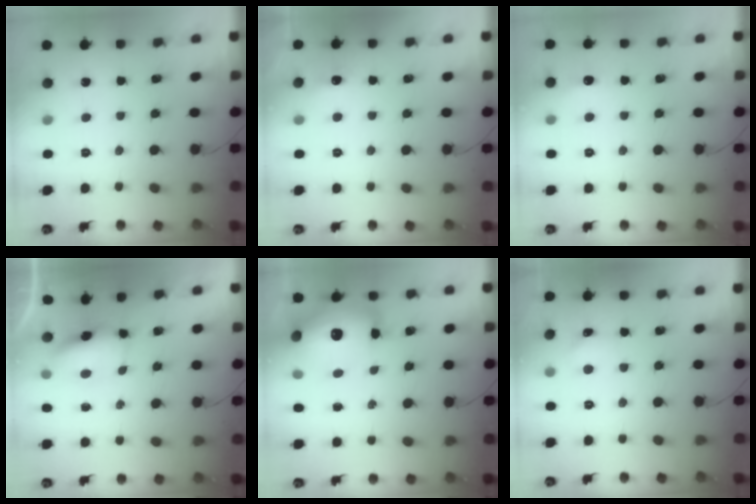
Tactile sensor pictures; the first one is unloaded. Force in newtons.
{"total": 4.3, "press": 4.0, "slide": 1.5}
{"total": 5.7, "press": 5.6, "slide": 1.1}
{"total": 7.4, "press": 6.7, "slide": 3.1}
{"total": 18.8, "press": 18.1, "slide": 4.8}
{"total": 4.9, "press": 4.6, "slide": 1.5}